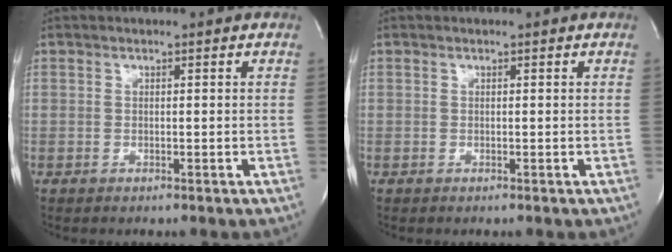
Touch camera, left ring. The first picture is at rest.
{"total": 0.0}